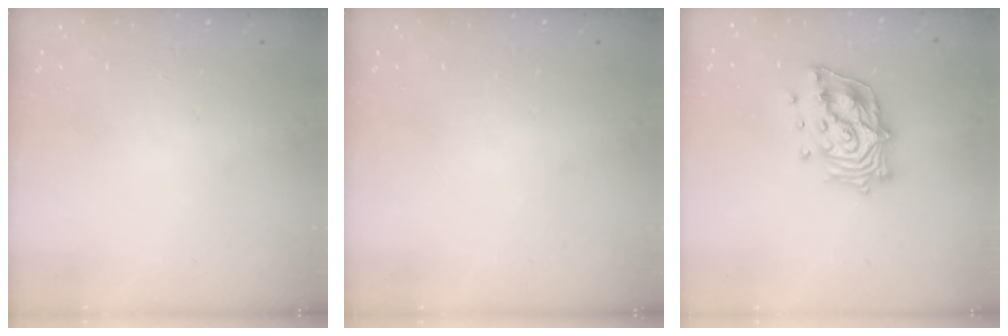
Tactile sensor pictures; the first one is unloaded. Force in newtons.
{"total": 0.0}
{"total": 16.0, "press": 15.9, "slide": 2.3}